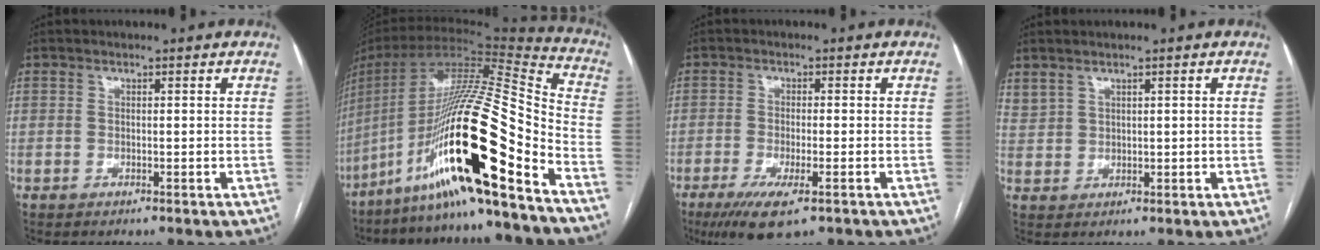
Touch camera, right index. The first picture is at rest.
{"total": 26.7, "force": [-14.6, 2.0, 22.2], "torque": [-0.406, -0.015, -0.259]}
{"total": 7.6, "force": [-4.5, 1.4, 6.0], "torque": [-0.107, -0.020, -0.071]}
{"total": 2.8, "force": [2.3, 1.3, 0.8], "torque": [-0.023, 0.009, 0.059]}